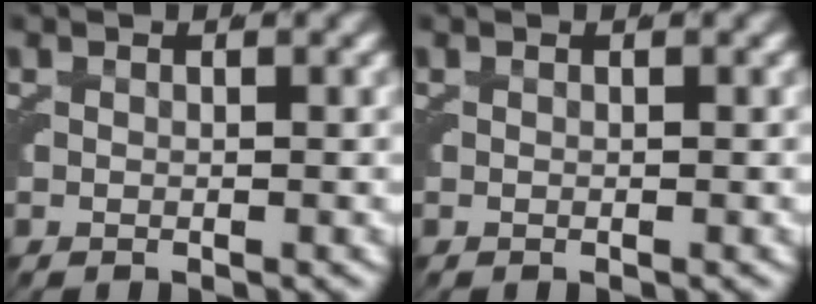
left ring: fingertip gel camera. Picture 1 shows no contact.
{"total": 0.0}